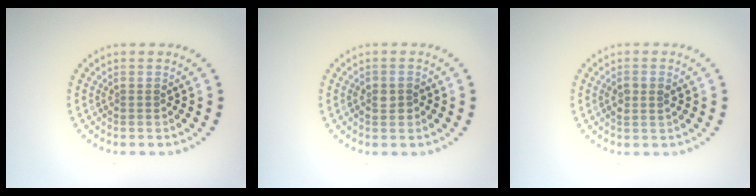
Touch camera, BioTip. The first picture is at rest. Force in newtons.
{"total": 1.6, "press": 1.5, "slide": 0.5}
{"total": 1.6, "press": 1.6, "slide": 0.4}